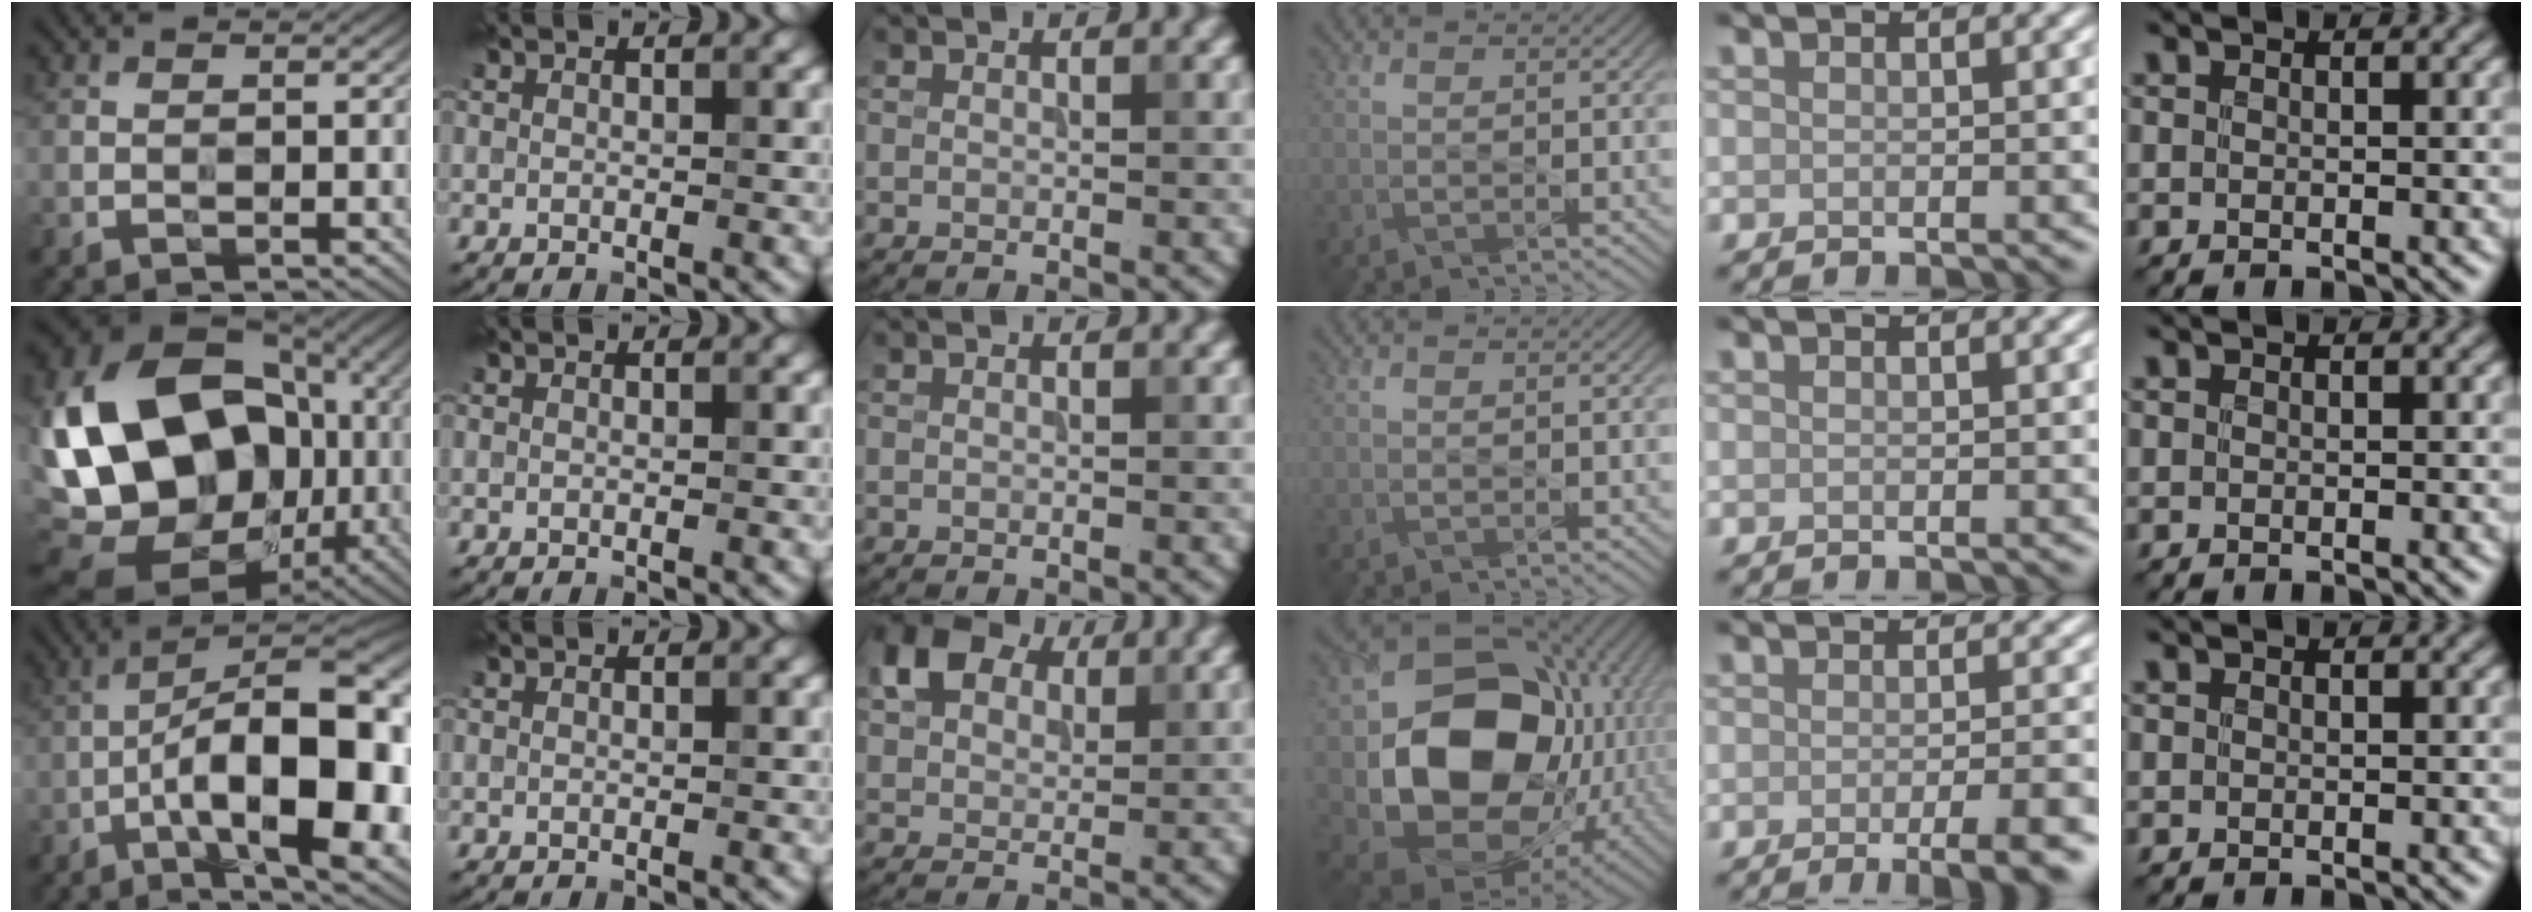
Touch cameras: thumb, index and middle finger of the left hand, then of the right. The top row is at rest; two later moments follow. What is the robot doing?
{"motion": "wipe", "object": "bowl"}